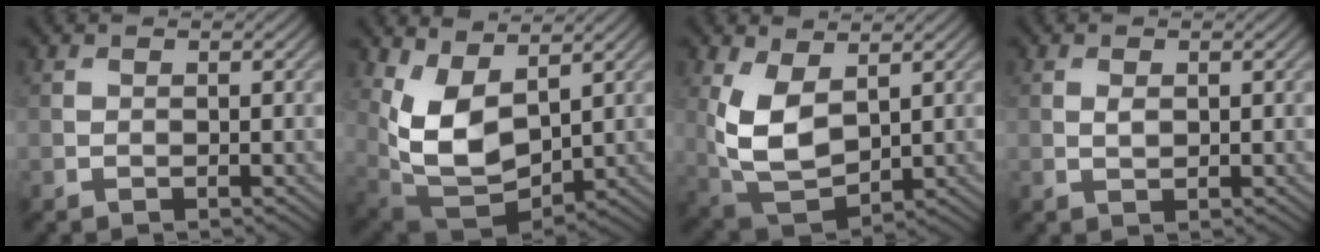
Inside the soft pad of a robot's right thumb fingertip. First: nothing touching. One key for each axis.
{"total": 9.6, "fx": 3.3, "fy": 5.4, "fz": 7.2, "tx": -0.174, "ty": -0.011, "tz": 0.072}
{"total": 9.0, "fx": 1.9, "fy": 5.2, "fz": 7.1, "tx": -0.178, "ty": -0.010, "tz": 0.038}
{"total": 1.2, "fx": 0.3, "fy": 0.7, "fz": 0.9, "tx": -0.020, "ty": -0.002, "tz": 0.007}